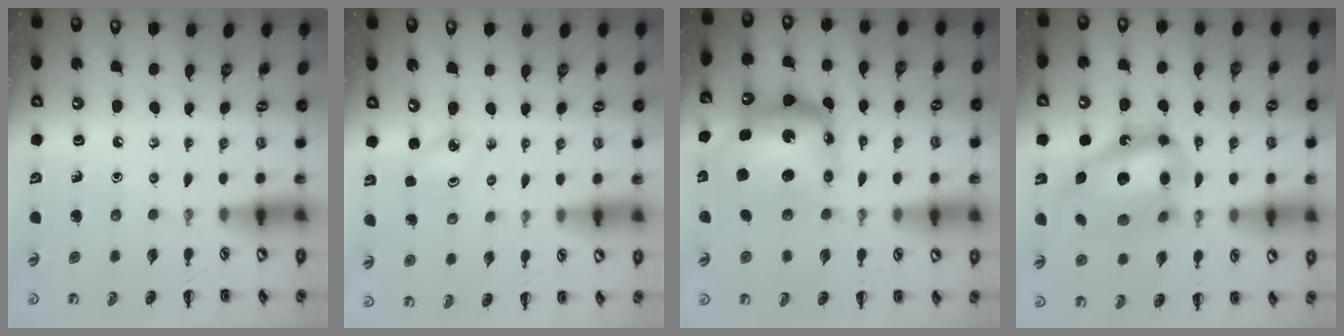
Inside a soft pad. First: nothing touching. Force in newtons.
{"total": 2.3, "press": 2.3, "slide": 0.4}
{"total": 10.2, "press": 9.7, "slide": 3.0}
{"total": 17.0, "press": 16.5, "slide": 4.3}